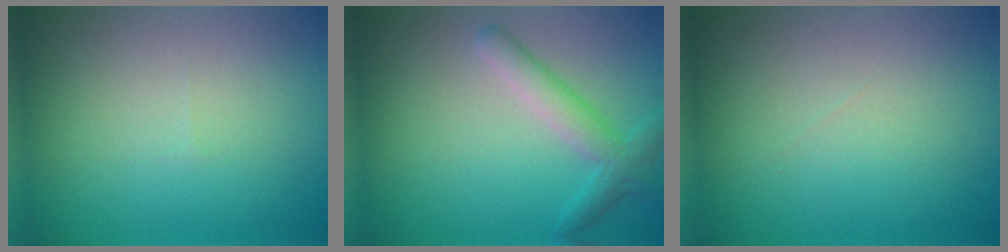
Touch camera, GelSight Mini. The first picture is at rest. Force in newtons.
{"total": 2.9, "press": 2.9, "slide": 0.1}
{"total": 0.0}